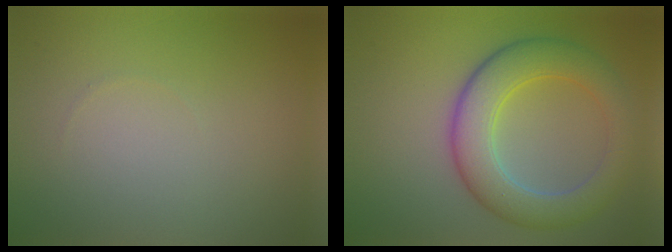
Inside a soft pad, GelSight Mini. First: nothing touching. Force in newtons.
{"total": 6.6, "press": 6.6, "slide": 0.1}